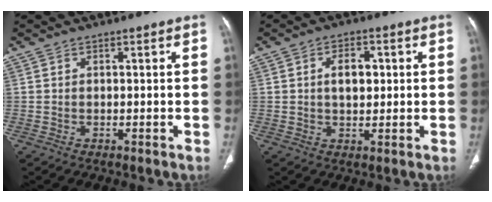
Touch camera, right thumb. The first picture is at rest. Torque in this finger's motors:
{"motor_torque": [0.31, 0.45, 0.31, -0.06, 0.07]}